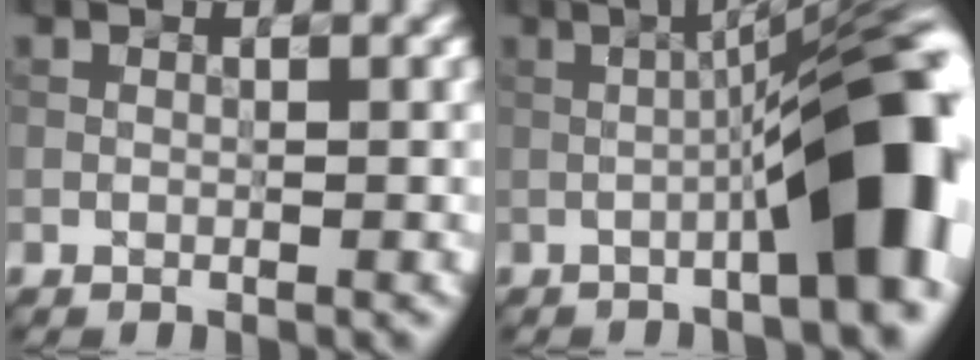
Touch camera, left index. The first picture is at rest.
{"total": 12.4, "force": [-2.7, 2.2, 11.9], "torque": [-0.143, 0.032, -0.046]}